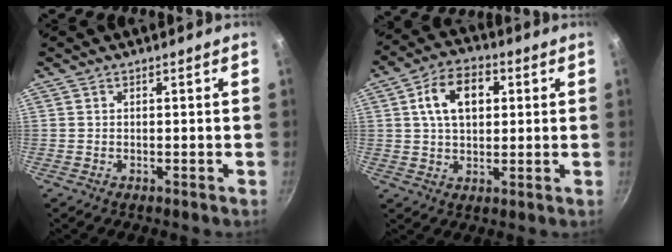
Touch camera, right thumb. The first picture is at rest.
{"total": 10.7, "force": [2.6, 6.8, 7.8], "torque": [-0.110, 0.011, 0.037]}